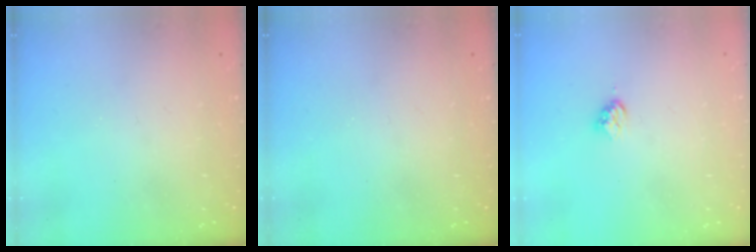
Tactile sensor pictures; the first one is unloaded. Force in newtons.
{"total": 0.0}
{"total": 3.2, "press": 3.2, "slide": 0.4}